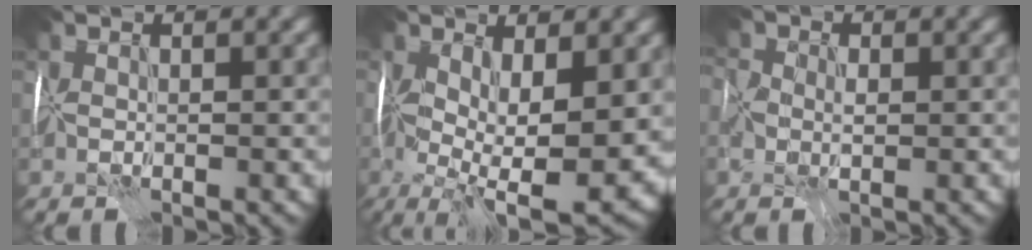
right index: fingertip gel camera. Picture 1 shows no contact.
{"total": 12.3, "force": [-1.6, 5.4, 11.0], "torque": [-0.189, -0.020, -0.021]}
{"total": 3.4, "force": [-0.7, 2.6, 2.1], "torque": [-0.041, 0.003, -0.013]}